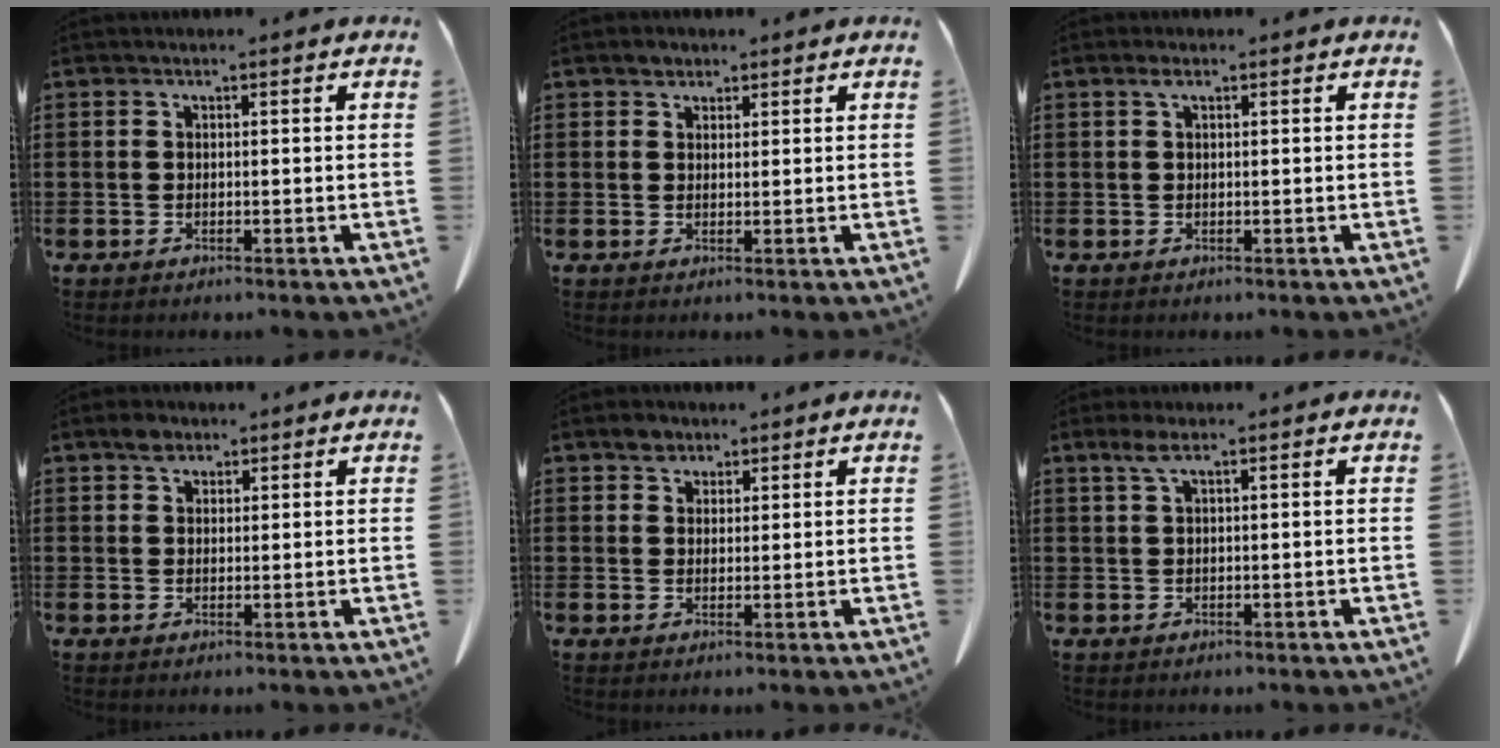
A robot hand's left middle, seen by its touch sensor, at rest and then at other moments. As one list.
[{"total": 1.5, "force": [1.2, 0.9, 0.3], "torque": [-0.001, 0.001, 0.022]}, {"total": 1.2, "force": [0.5, 0.4, 1.0], "torque": [-0.021, 0.005, 0.008]}, {"total": 2.4, "force": [1.7, 1.4, 0.9], "torque": [-0.022, 0.005, 0.031]}, {"total": 2.6, "force": [2.0, 1.6, 0.7], "torque": [-0.011, 0.003, 0.036]}, {"total": 2.2, "force": [1.0, 0.4, 1.9], "torque": [-0.041, 0.003, 0.017]}]